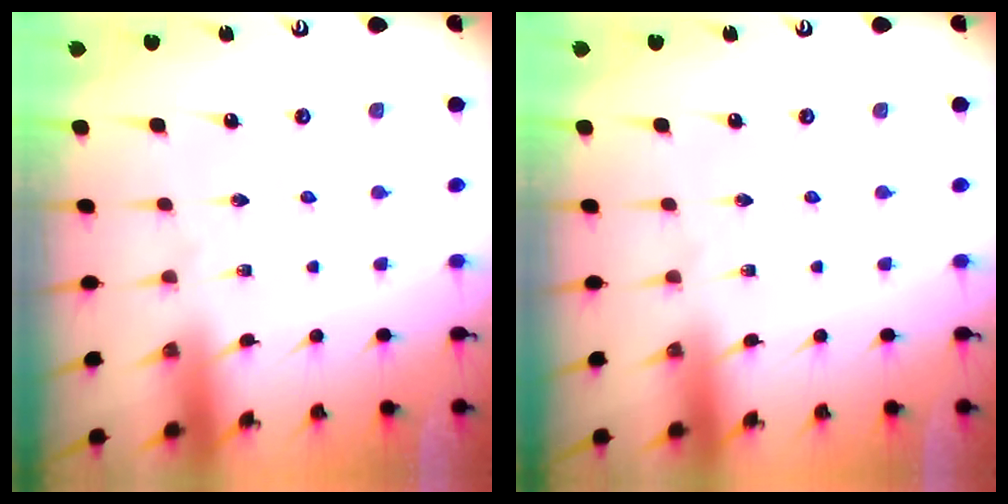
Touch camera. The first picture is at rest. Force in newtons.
{"total": 0.0}